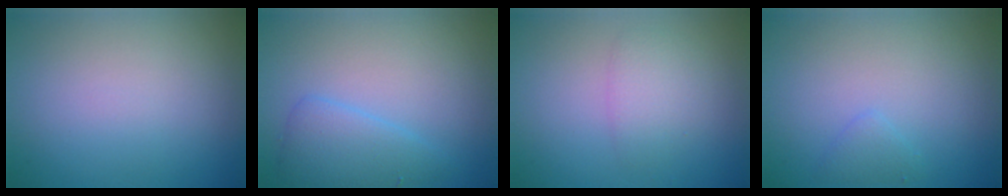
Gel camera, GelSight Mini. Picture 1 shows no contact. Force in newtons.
{"total": 2.9, "press": 2.9, "slide": 0.1}
{"total": 2.1, "press": 2.1, "slide": 0.1}
{"total": 1.0, "press": 1.0, "slide": 0.1}